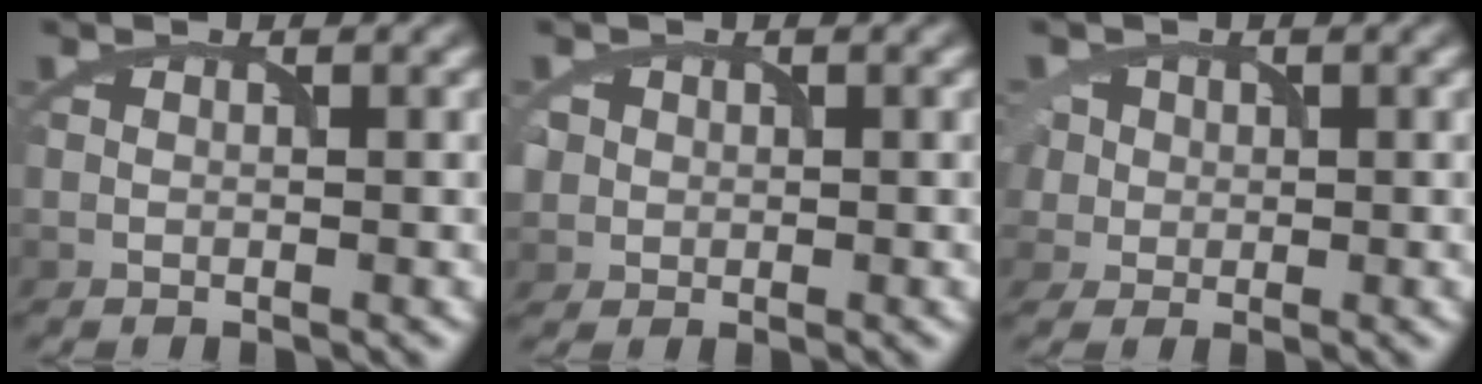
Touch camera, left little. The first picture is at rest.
{"total": 1.6, "force": [0.5, 1.5, -0.1], "torque": [0.000, -0.004, 0.029]}
{"total": 3.9, "force": [0.6, 3.5, 1.7], "torque": [-0.040, 0.023, 0.009]}